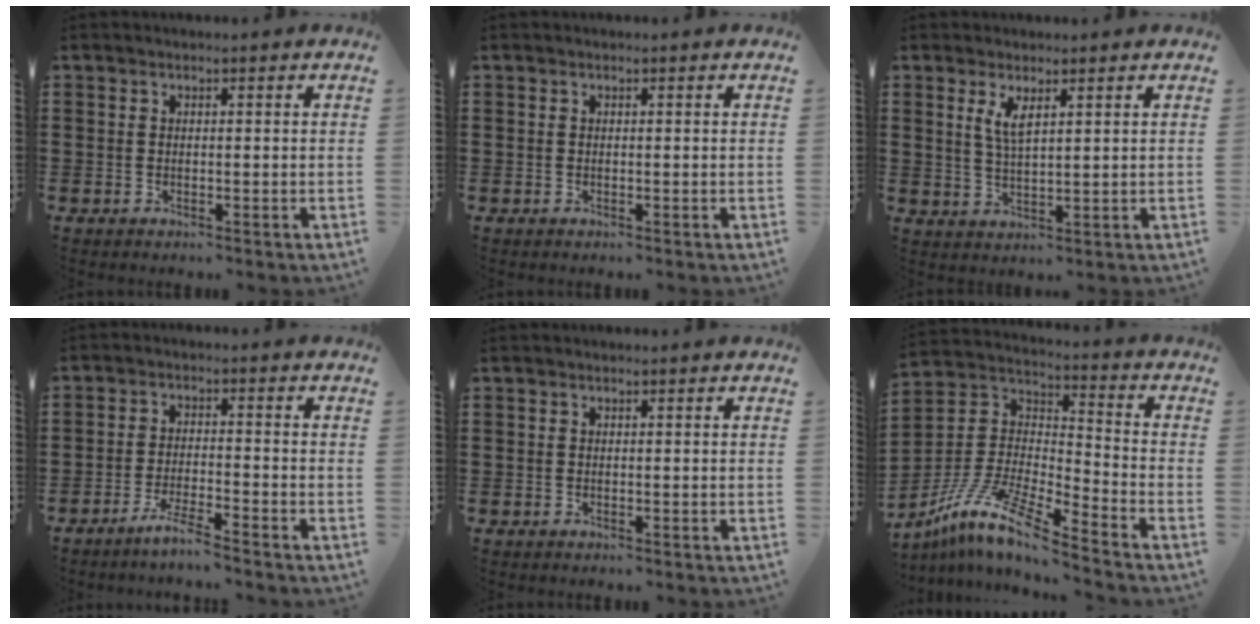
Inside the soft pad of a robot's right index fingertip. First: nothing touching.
{"total": 0.0}
{"total": 3.5, "force": [1.8, 1.0, 2.8], "torque": [-0.061, 0.003, 0.032]}
{"total": 3.9, "force": [-3.5, -0.5, 1.6], "torque": [-0.034, -0.005, -0.068]}
{"total": 0.0}
{"total": 10.7, "force": [-8.7, 0.8, 6.3], "torque": [-0.155, -0.005, -0.185]}